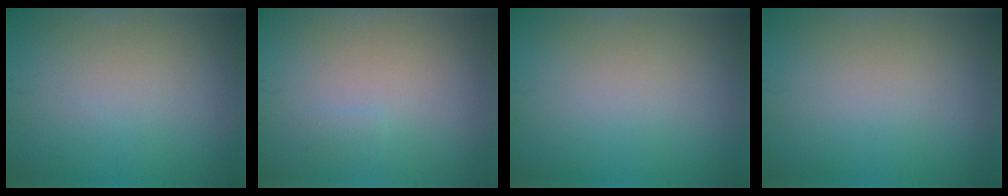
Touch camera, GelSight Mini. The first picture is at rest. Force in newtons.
{"total": 0.6, "press": 0.5, "slide": 0.1}
{"total": 0.0}
{"total": 0.0}